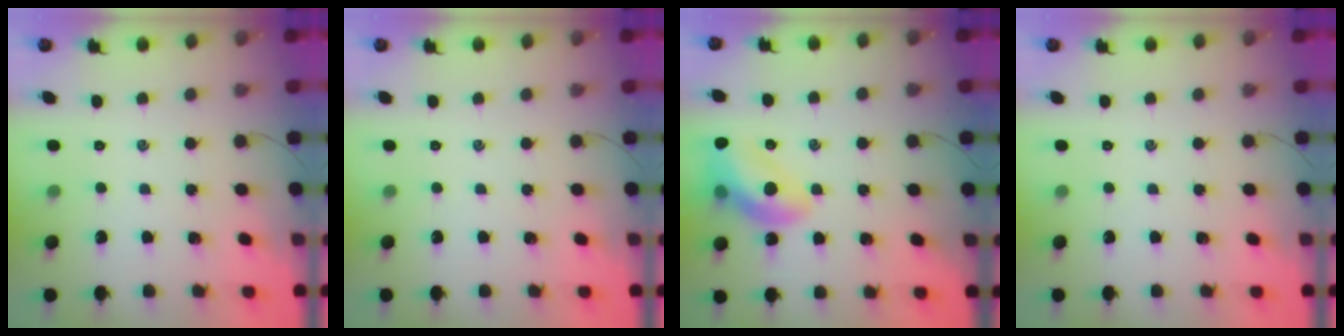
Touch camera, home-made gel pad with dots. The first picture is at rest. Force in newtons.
{"total": 0.0}
{"total": 13.7, "press": 13.6, "slide": 1.5}
{"total": 0.0}